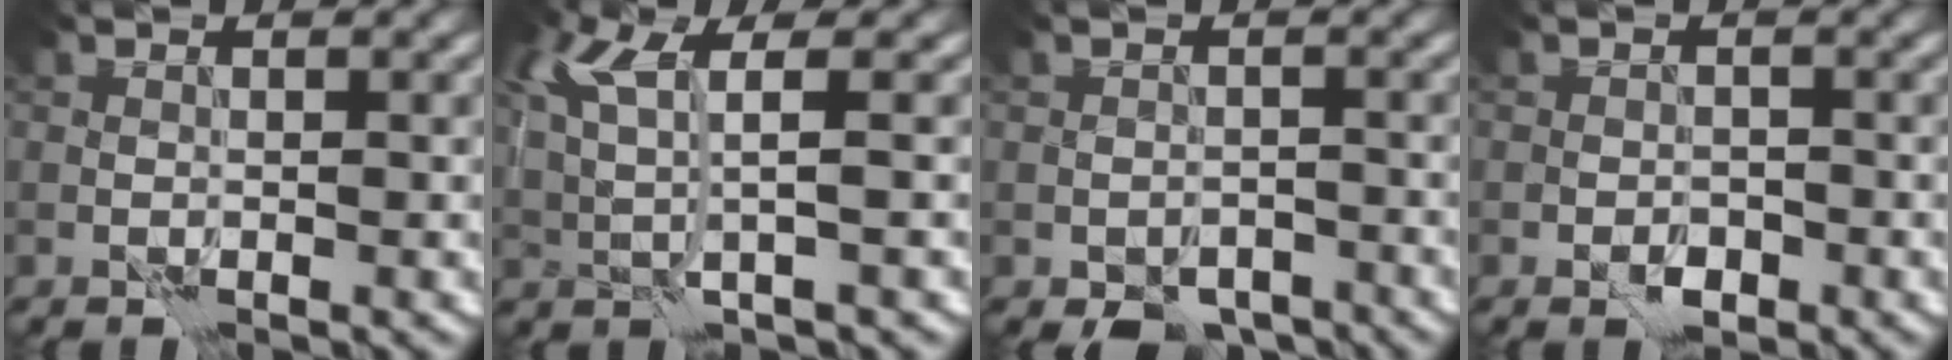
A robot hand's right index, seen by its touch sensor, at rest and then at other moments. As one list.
[{"total": 4.7, "force": [2.0, 1.0, 4.1], "torque": [-0.081, 0.004, 0.043]}, {"total": 3.4, "force": [-2.7, 1.8, 1.0], "torque": [-0.004, -0.009, -0.042]}, {"total": 1.2, "force": [-0.6, 0.8, 0.6], "torque": [-0.006, 0.002, -0.010]}]